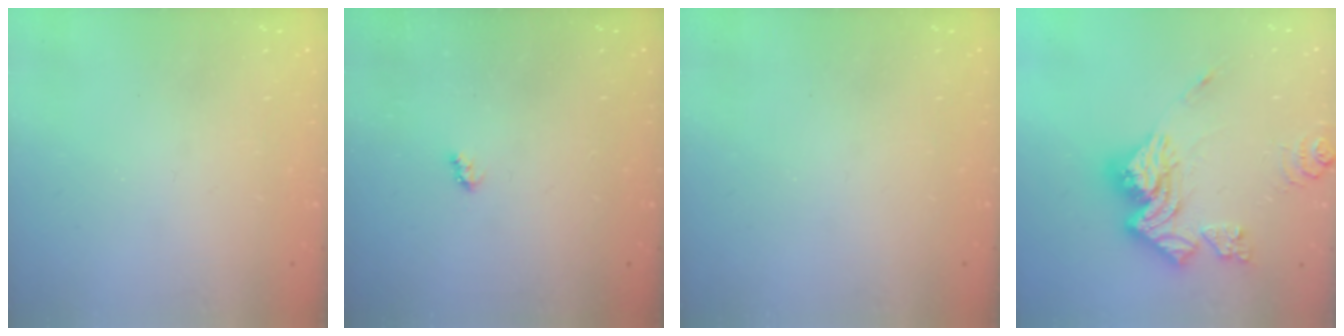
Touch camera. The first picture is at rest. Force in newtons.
{"total": 2.6, "press": 2.6, "slide": 0.4}
{"total": 0.0}
{"total": 18.6, "press": 18.5, "slide": 1.8}